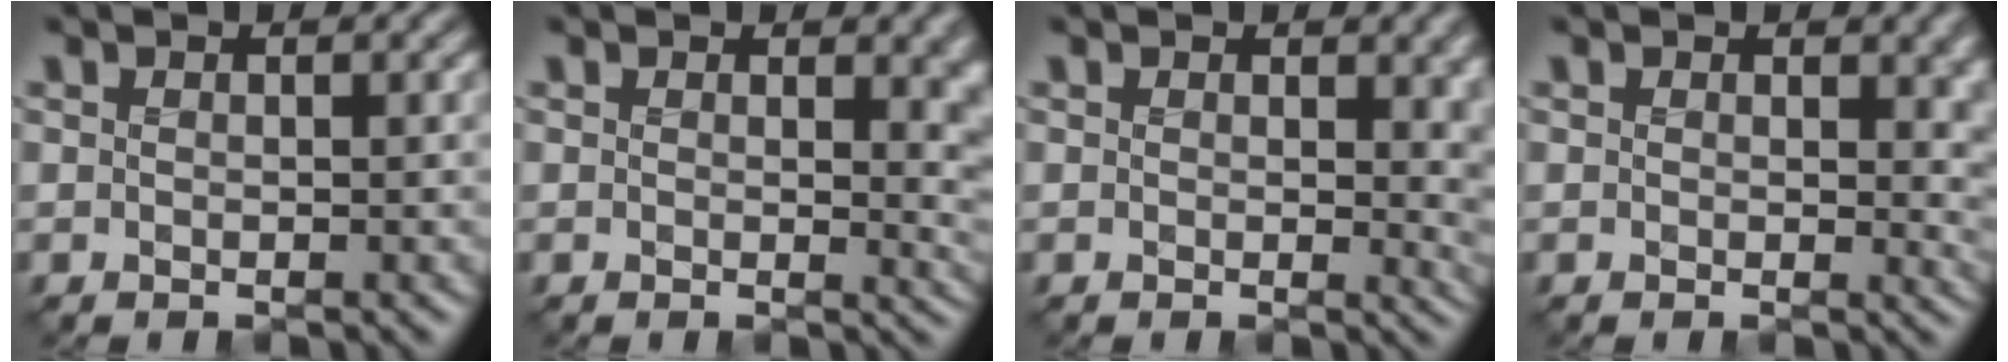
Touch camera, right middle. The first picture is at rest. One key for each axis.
{"total": 4.4, "fx": 1.7, "fy": 2.6, "fz": 3.1, "tx": -0.036, "ty": -0.011, "tz": 0.032}
{"total": 4.5, "fx": 1.6, "fy": 2.8, "fz": 3.0, "tx": -0.040, "ty": -0.008, "tz": 0.031}
{"total": 3.9, "fx": 1.6, "fy": 2.6, "fz": 2.4, "tx": -0.036, "ty": -0.010, "tz": 0.027}